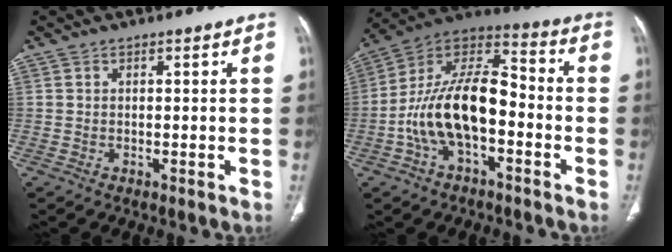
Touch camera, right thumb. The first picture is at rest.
{"total": 17.1, "force": [-4.2, 8.6, 14.1], "torque": [-0.253, 0.057, -0.081]}